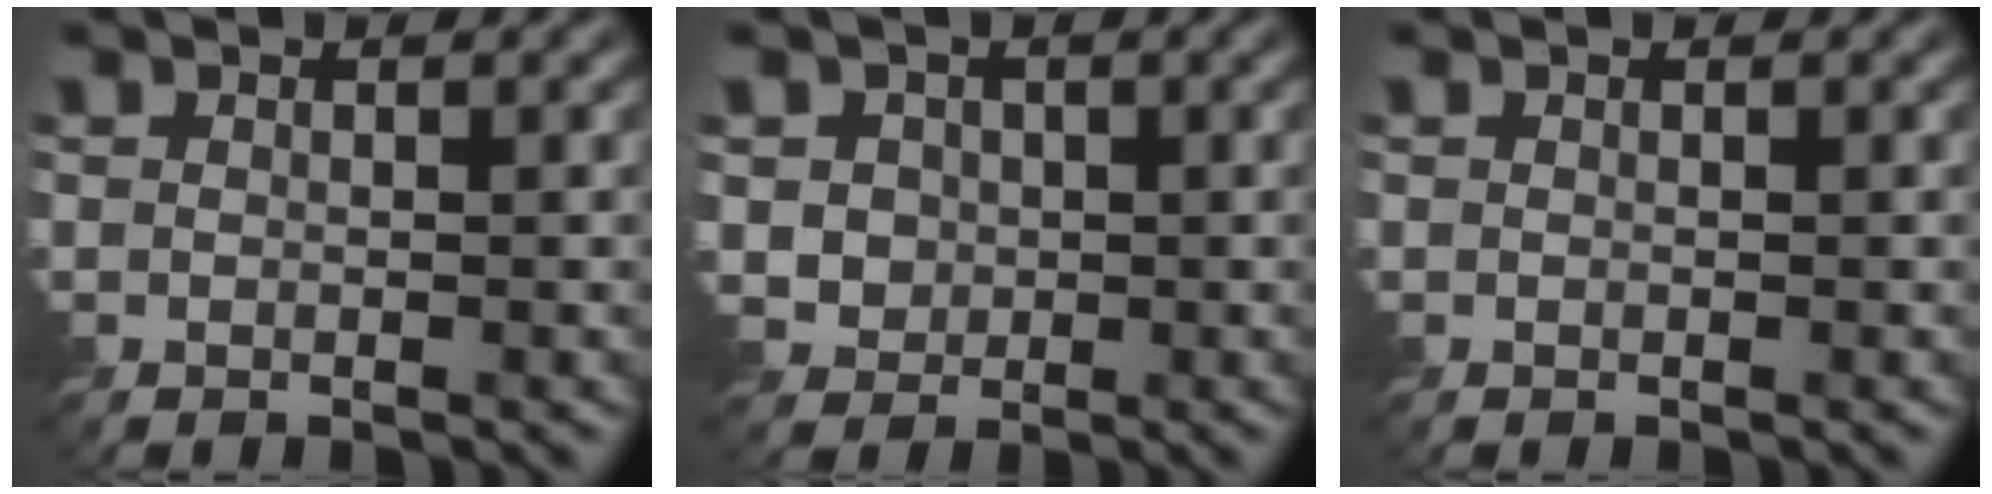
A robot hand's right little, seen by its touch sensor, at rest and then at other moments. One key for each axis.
{"total": 2.7, "fx": 0.5, "fy": 2.5, "fz": 0.9, "tx": -0.015, "ty": 0.006, "tz": 0.018}
{"total": 0.0}